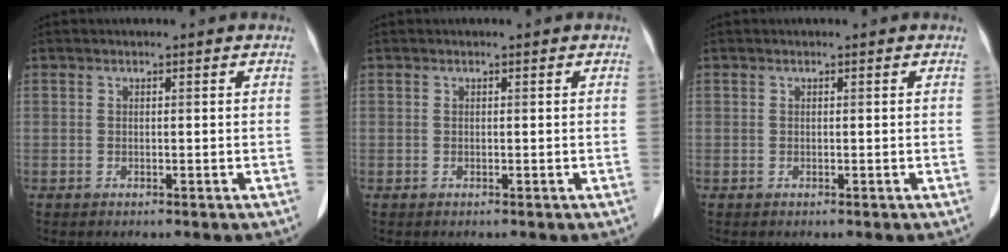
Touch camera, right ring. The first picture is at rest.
{"total": 0.0}
{"total": 0.0}